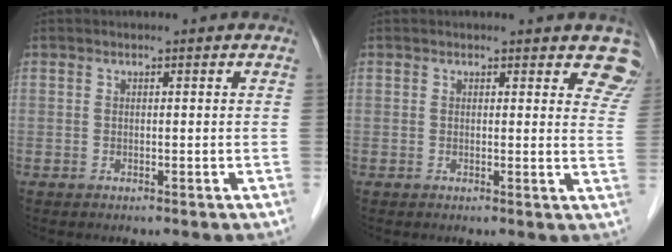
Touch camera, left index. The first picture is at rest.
{"total": 5.8, "force": [5.1, 2.0, 1.9], "torque": [0.005, -0.021, 0.029]}